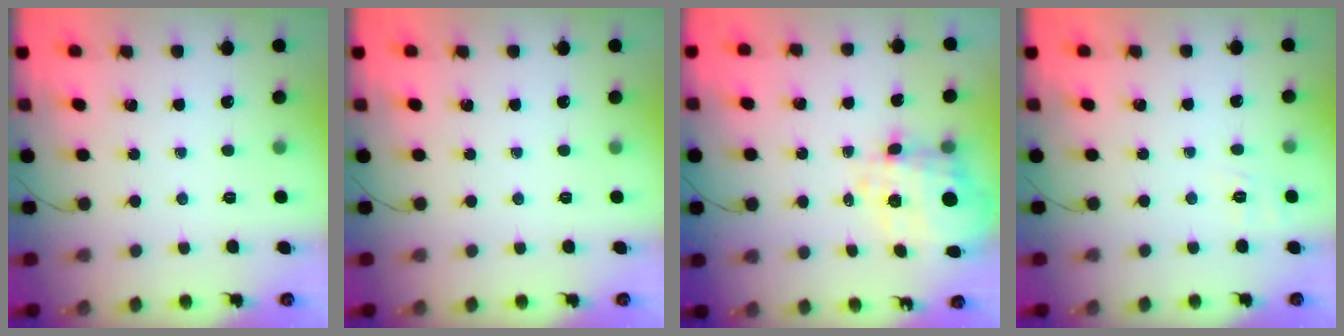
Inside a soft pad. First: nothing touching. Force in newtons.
{"total": 0.0}
{"total": 6.4, "press": 5.6, "slide": 3.1}
{"total": 1.8, "press": 0.1, "slide": 1.8}